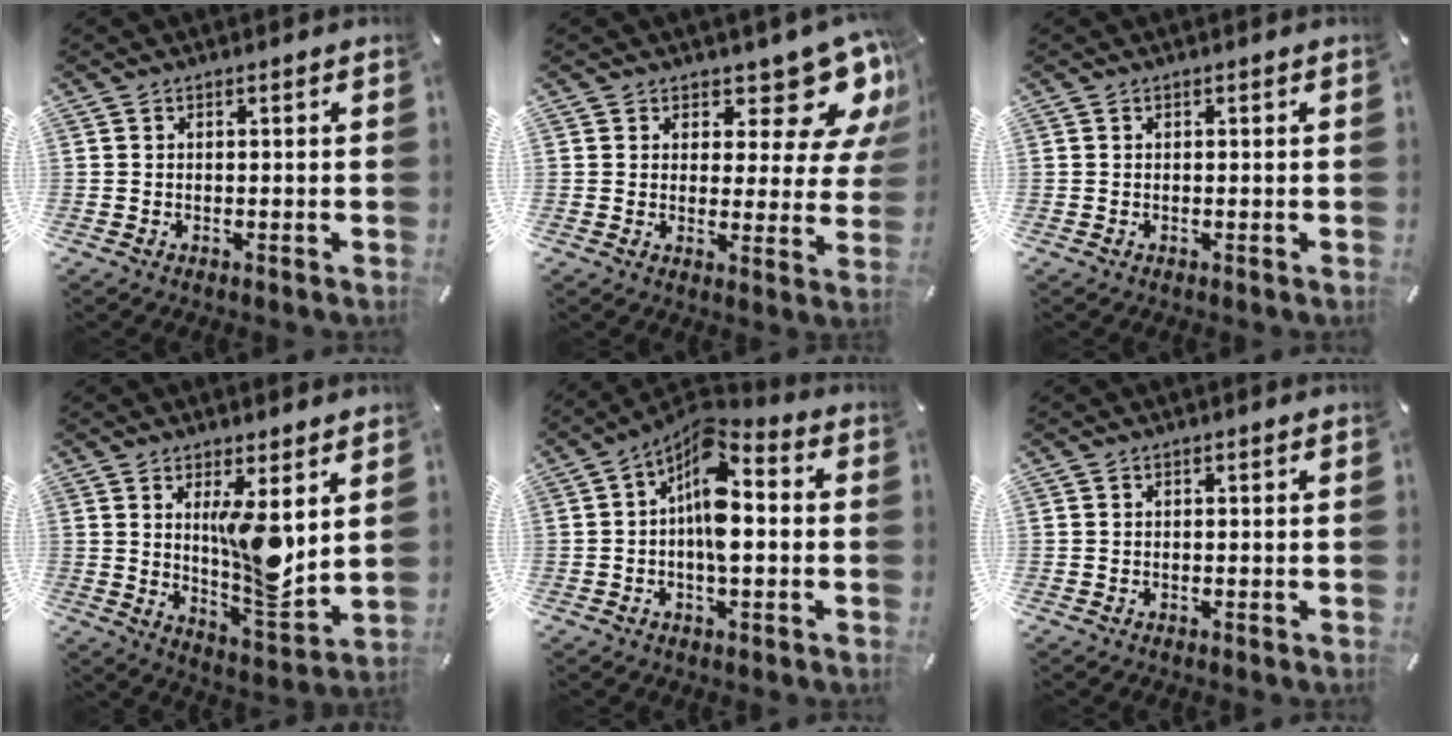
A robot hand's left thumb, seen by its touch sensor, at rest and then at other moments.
{"total": 11.5, "force": [8.3, 5.0, 6.2], "torque": [-0.066, -0.072, 0.140]}
{"total": 0.0}
{"total": 12.0, "force": [3.7, 4.2, 10.6], "torque": [-0.178, -0.043, 0.058]}
{"total": 11.2, "force": [0.4, 5.4, 9.8], "torque": [-0.168, -0.024, 0.006]}
{"total": 0.0}